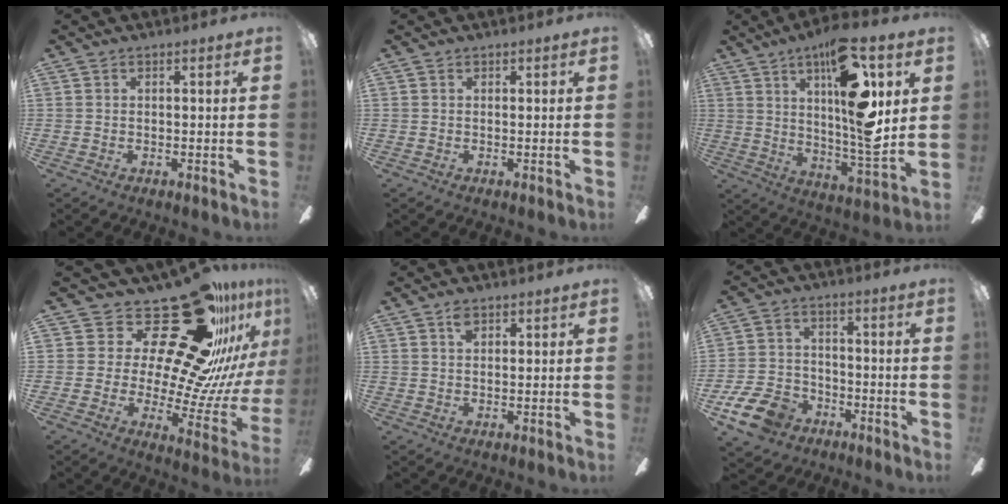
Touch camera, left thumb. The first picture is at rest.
{"total": 0.0}
{"total": 21.1, "force": [8.3, 5.9, 18.4], "torque": [-0.297, -0.051, 0.121]}
{"total": 30.7, "force": [20.0, 12.8, 19.4], "torque": [-0.248, -0.161, 0.357]}
{"total": 2.5, "force": [1.7, 1.2, 1.4], "torque": [-0.023, -0.002, 0.029]}
{"total": 11.9, "force": [-7.5, 7.5, 5.4], "torque": [-0.118, 0.052, -0.138]}